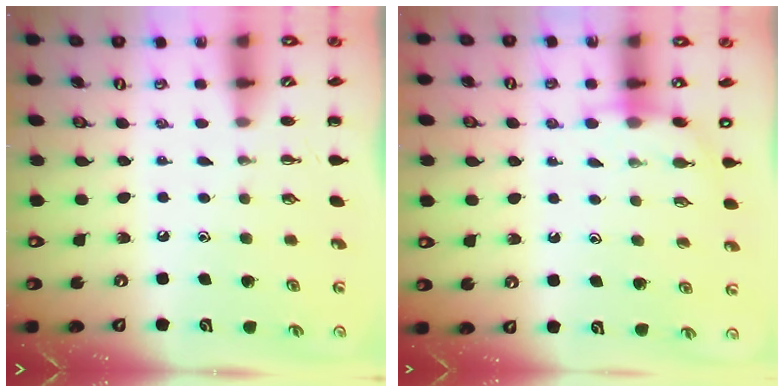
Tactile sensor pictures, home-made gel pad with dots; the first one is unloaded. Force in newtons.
{"total": 4.8, "press": 4.6, "slide": 1.2}